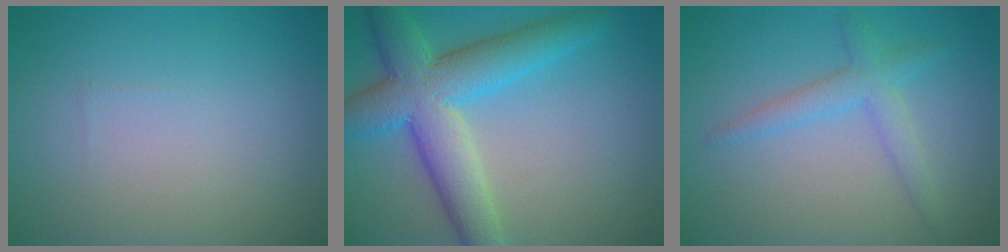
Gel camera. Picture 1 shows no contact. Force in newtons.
{"total": 7.9, "press": 7.9, "slide": 0.2}
{"total": 2.5, "press": 2.5, "slide": 0.1}